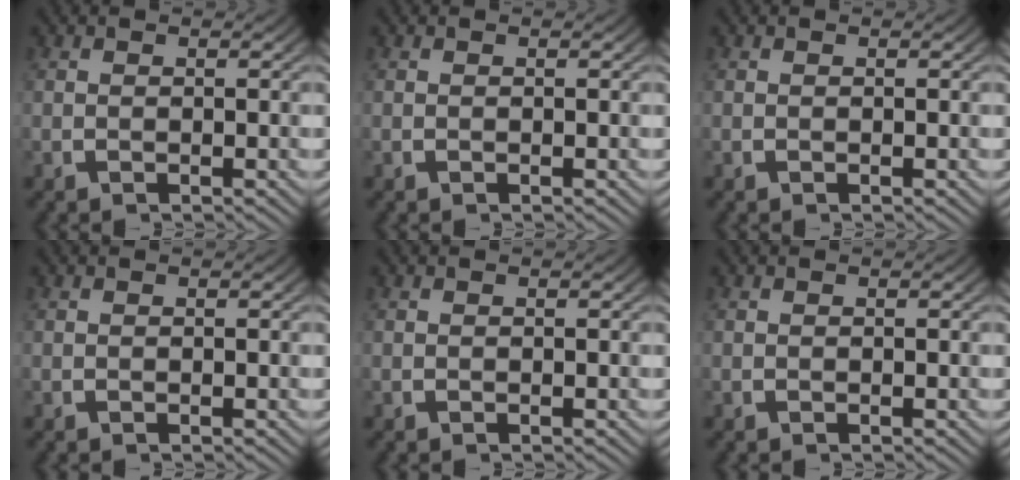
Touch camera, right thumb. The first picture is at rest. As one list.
[{"total": 0.0}, {"total": 0.0}, {"total": 0.0}, {"total": 0.0}, {"total": 0.0}]